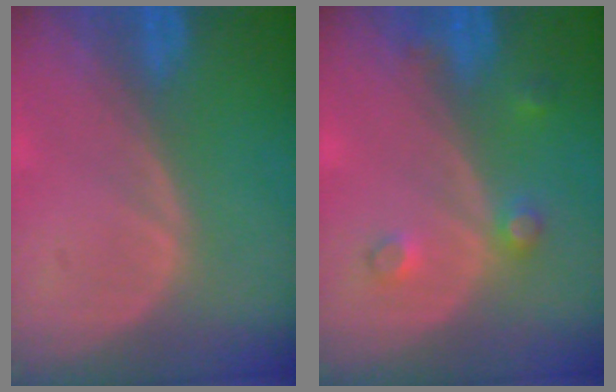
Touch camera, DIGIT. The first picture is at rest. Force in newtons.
{"total": 2.6, "press": 2.6, "slide": 0.3}